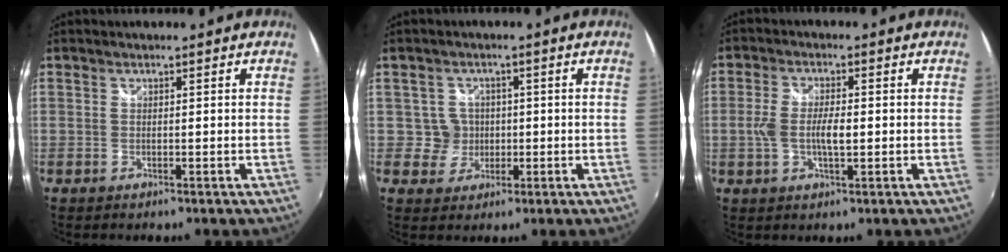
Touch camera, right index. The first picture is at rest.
{"total": 3.8, "force": [-0.1, 3.8, 0.0], "torque": [0.002, 0.016, 0.001]}
{"total": 5.4, "force": [-0.7, 1.7, 5.1], "torque": [-0.098, -0.002, -0.013]}